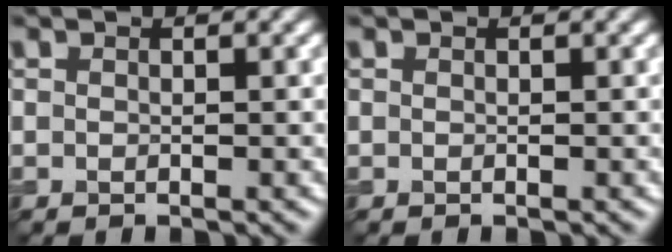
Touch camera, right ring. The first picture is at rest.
{"total": 0.0}